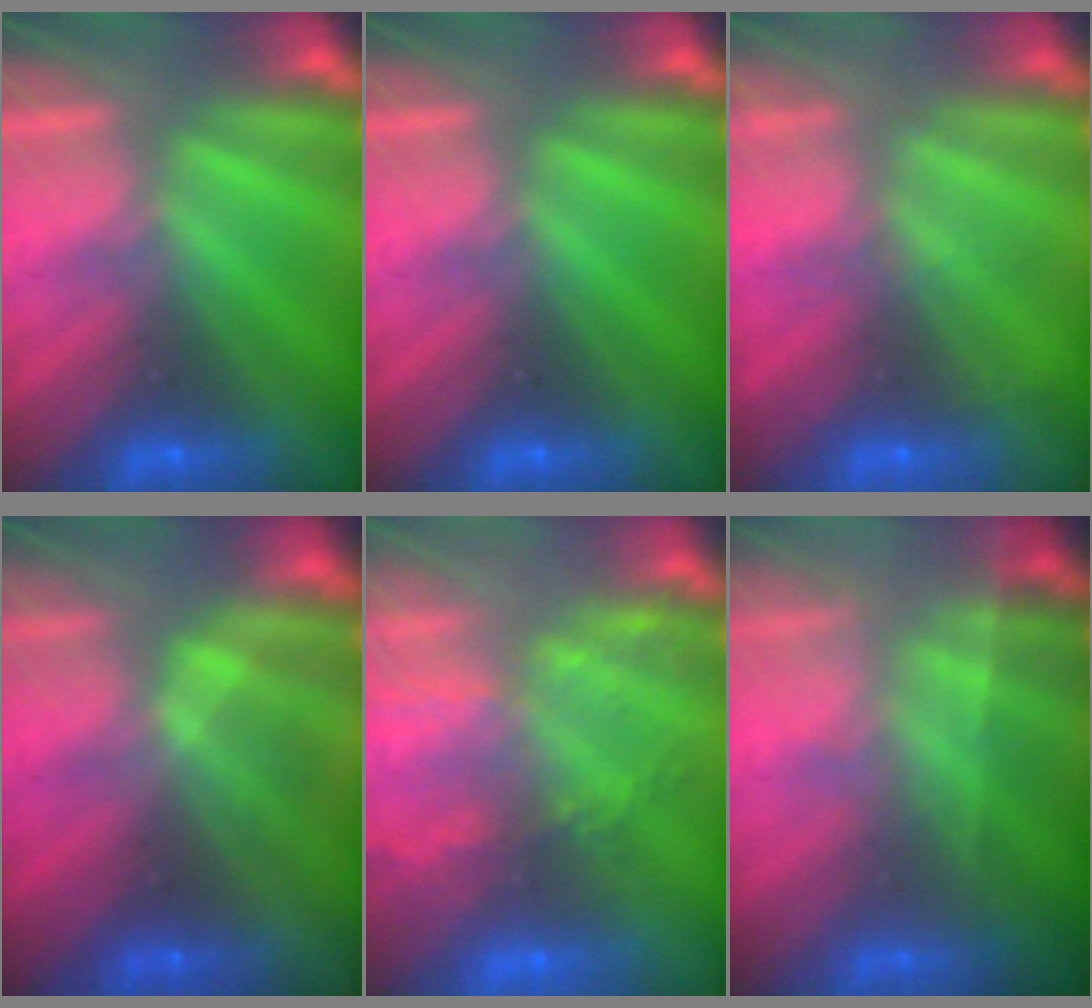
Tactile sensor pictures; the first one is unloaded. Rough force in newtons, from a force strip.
{"total": 0.0}
{"total": 1.9}
{"total": 1.7}
{"total": 8.3}
{"total": 1.8}